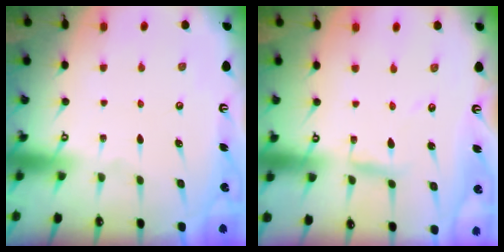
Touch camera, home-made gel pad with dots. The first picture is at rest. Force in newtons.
{"total": 3.4, "press": 3.4, "slide": 0.3}